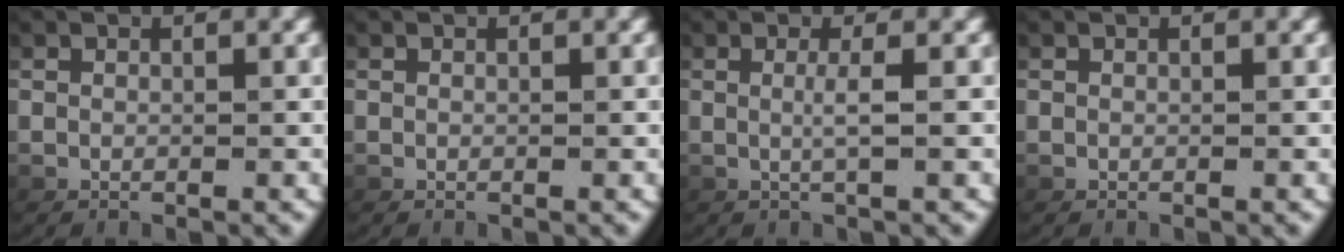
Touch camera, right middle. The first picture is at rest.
{"total": 0.0}
{"total": 1.6, "force": [0.1, -0.4, 1.6], "torque": [-0.036, -0.003, 0.006]}
{"total": 0.0}